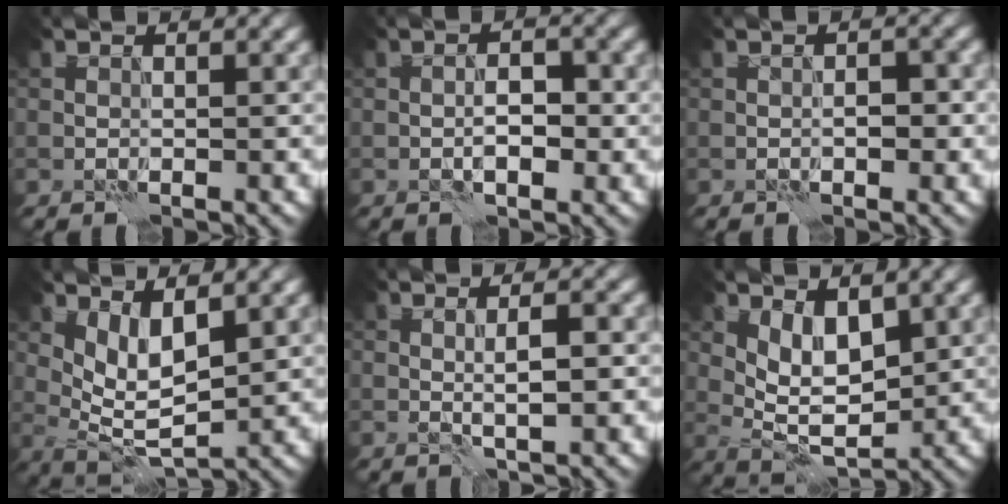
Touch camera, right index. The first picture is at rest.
{"total": 3.1, "force": [-0.8, 1.5, 2.5], "torque": [-0.023, 0.002, -0.019]}
{"total": 2.4, "force": [-0.3, 1.3, 2.0], "torque": [-0.019, 0.004, -0.009]}
{"total": 4.3, "force": [1.4, 1.6, 3.7], "torque": [-0.070, -0.015, 0.030]}
{"total": 1.9, "force": [-0.2, 0.0, 1.9], "torque": [-0.033, 0.000, -0.004]}
{"total": 3.7, "force": [1.1, 1.8, 3.0], "torque": [-0.052, -0.012, 0.022]}